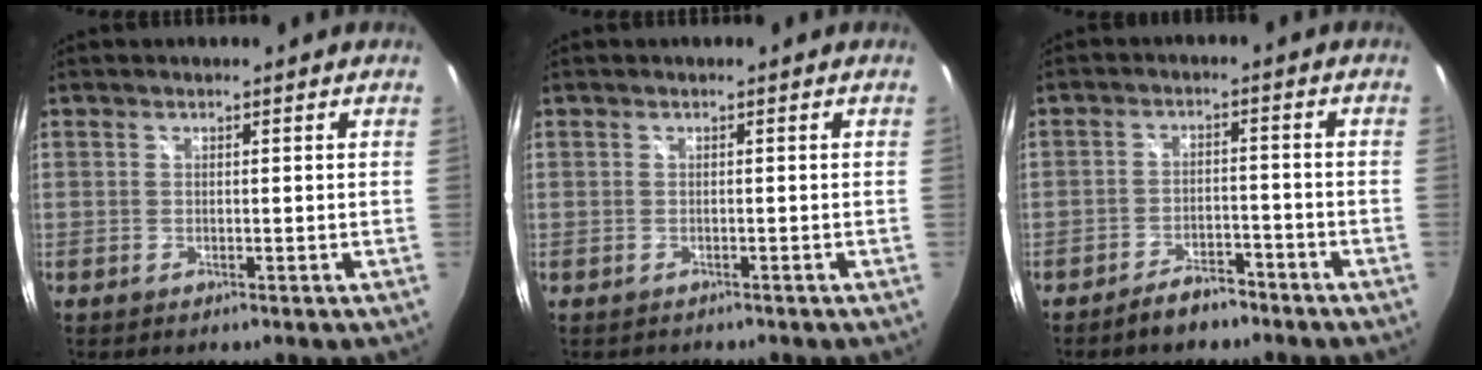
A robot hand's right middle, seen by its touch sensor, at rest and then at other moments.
{"total": 1.2, "force": [-1.0, 0.5, 0.1], "torque": [-0.007, -0.003, -0.015]}
{"total": 5.5, "force": [-4.6, 2.1, 2.2], "torque": [-0.057, 0.009, -0.067]}